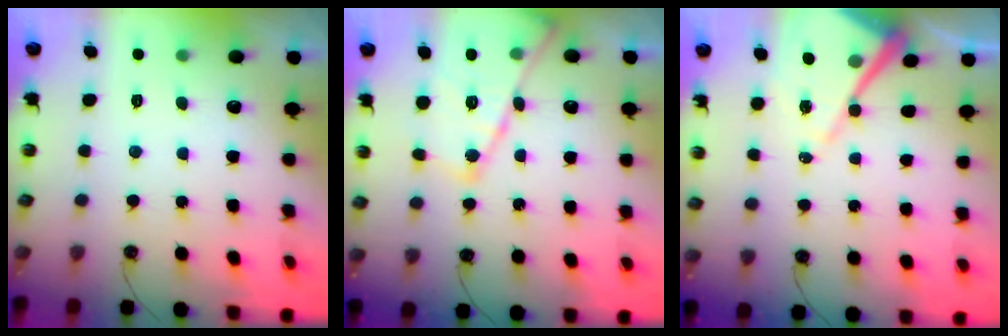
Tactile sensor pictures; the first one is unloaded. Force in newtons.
{"total": 16.9, "press": 16.9, "slide": 1.1}
{"total": 12.3, "press": 12.2, "slide": 1.0}